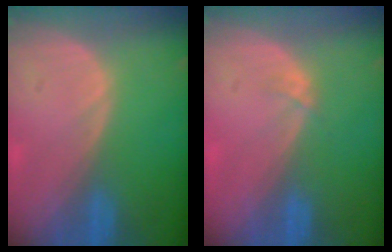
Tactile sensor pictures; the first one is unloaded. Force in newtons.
{"total": 1.2, "press": 0.9, "slide": 0.7}